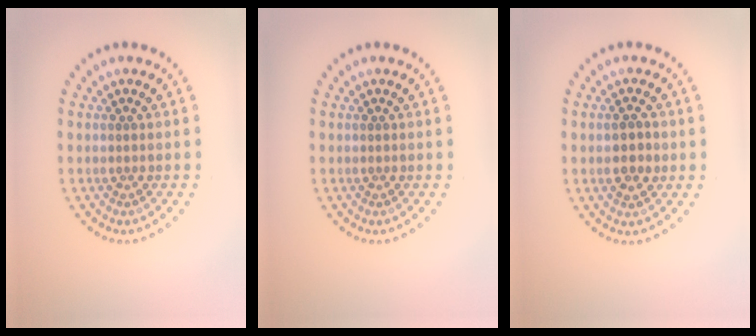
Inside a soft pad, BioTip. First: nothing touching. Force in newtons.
{"total": 0.0}
{"total": 2.2, "press": 2.2, "slide": 0.1}